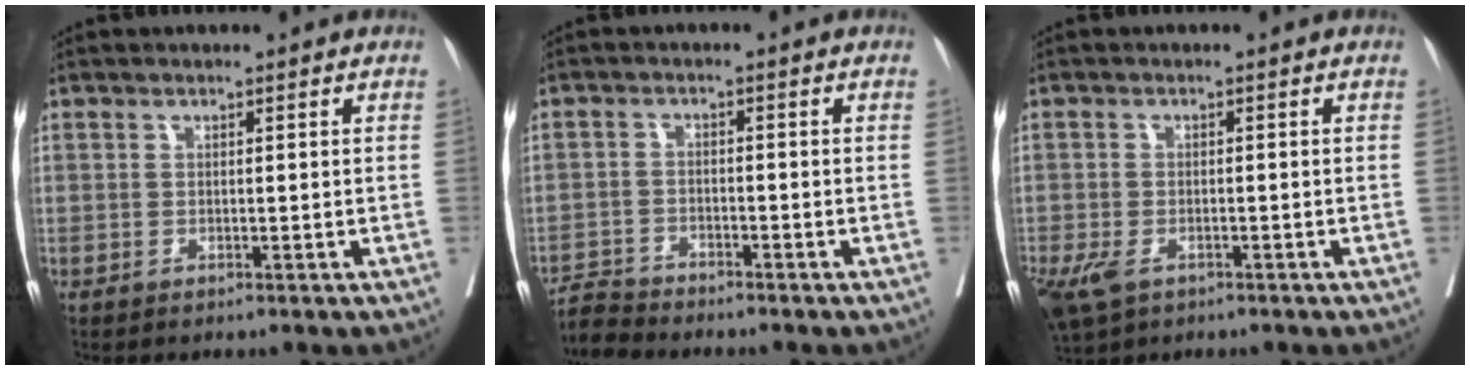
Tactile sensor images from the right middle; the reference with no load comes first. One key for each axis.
{"total": 3.6, "fx": -3.5, "fy": -0.4, "fz": -0.5, "tx": 0.010, "ty": -0.017, "tz": -0.067}
{"total": 7.0, "fx": -3.8, "fy": 4.1, "fz": 4.3, "tx": -0.100, "ty": -0.014, "tz": -0.063}